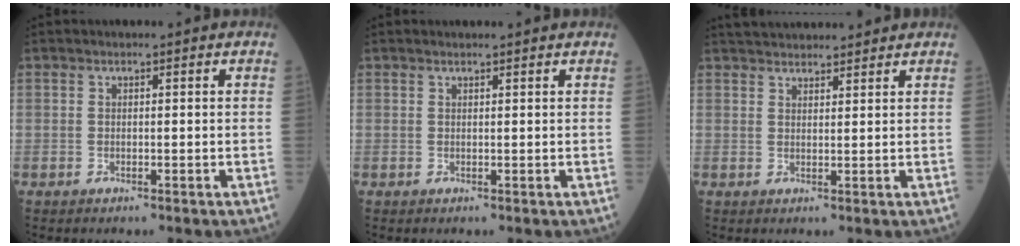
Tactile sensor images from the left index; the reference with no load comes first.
{"total": 1.5, "force": [1.4, -0.1, 0.4], "torque": [-0.009, 0.008, 0.022]}
{"total": 9.5, "force": [9.0, 1.8, 2.5], "torque": [-0.038, 0.030, 0.133]}